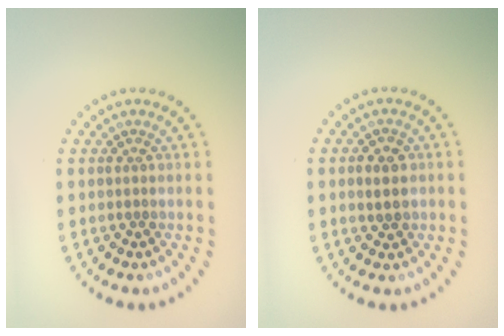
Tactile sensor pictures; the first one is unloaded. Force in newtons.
{"total": 2.1, "press": 2.1, "slide": 0.2}